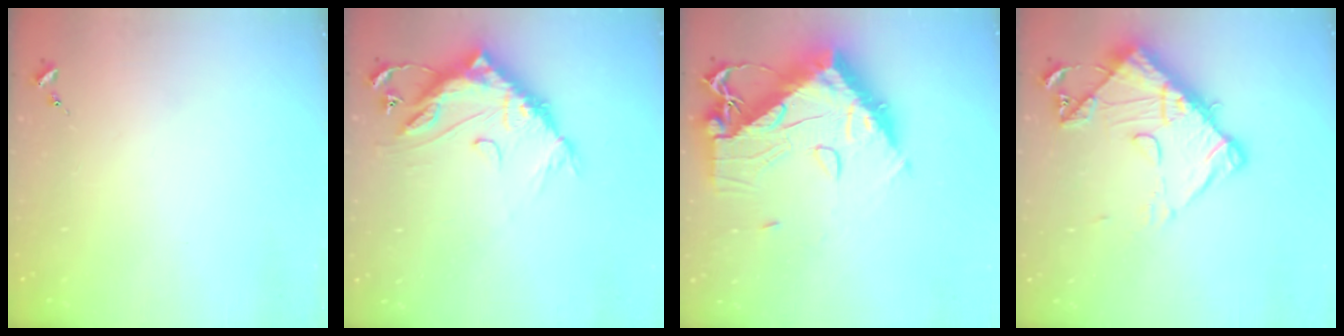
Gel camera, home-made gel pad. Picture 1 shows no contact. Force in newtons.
{"total": 15.2, "press": 15.2, "slide": 1.0}
{"total": 18.2, "press": 18.1, "slide": 1.9}
{"total": 13.6, "press": 13.5, "slide": 1.3}